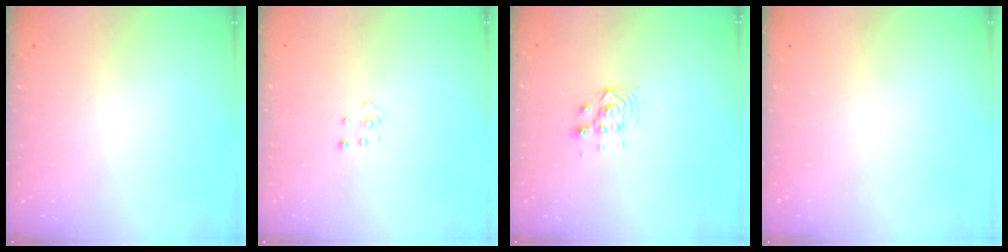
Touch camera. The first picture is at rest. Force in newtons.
{"total": 3.1, "press": 3.1, "slide": 0.2}
{"total": 6.1, "press": 6.0, "slide": 0.4}
{"total": 0.0}